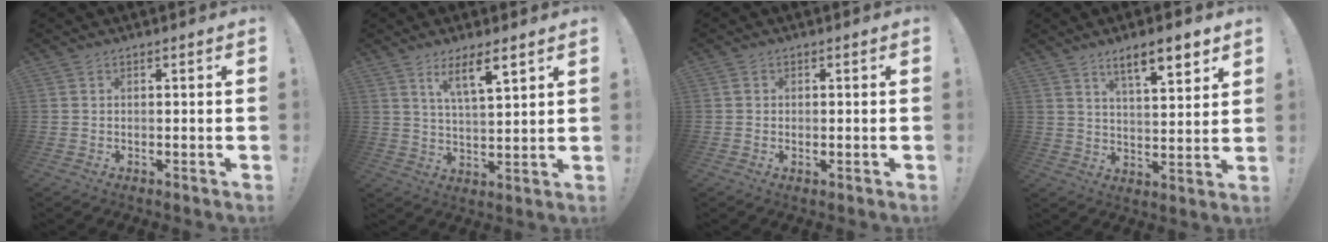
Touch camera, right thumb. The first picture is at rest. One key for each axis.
{"total": 9.0, "fx": 5.6, "fy": 1.8, "fz": 6.8, "tx": -0.110, "ty": -0.027, "tz": 0.093}
{"total": 1.0, "fx": 0.5, "fy": 0.8, "fz": 0.2, "tx": 0.000, "ty": 0.002, "tz": 0.008}
{"total": 10.2, "fx": 6.8, "fy": 2.3, "fz": 7.2, "tx": -0.095, "ty": -0.039, "tz": 0.109}